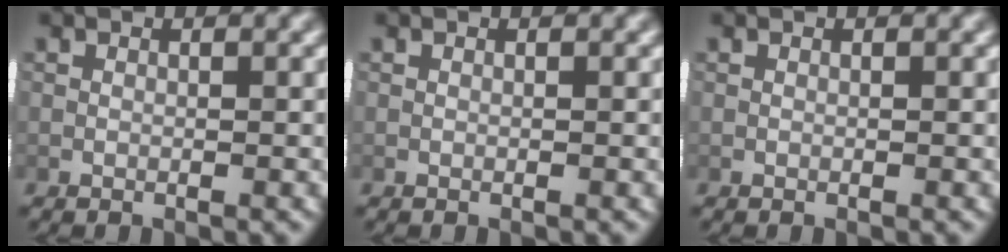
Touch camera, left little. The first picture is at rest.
{"total": 0.0}
{"total": 0.0}